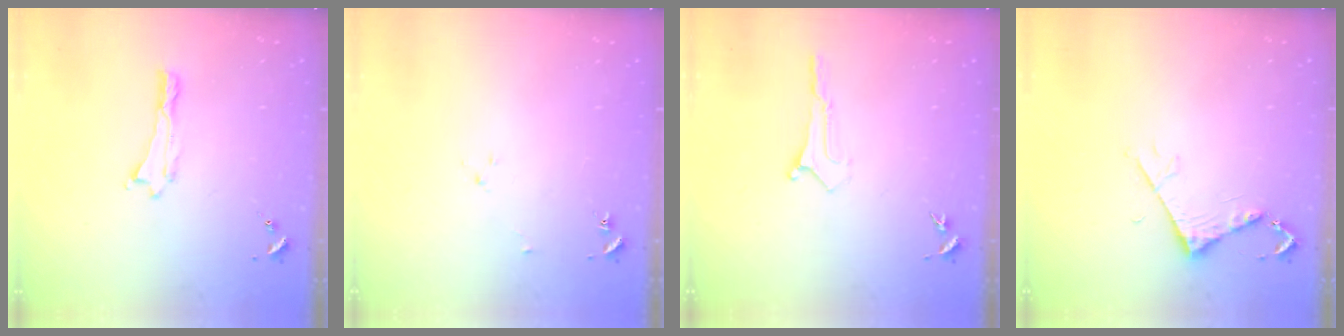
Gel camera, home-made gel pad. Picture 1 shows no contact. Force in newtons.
{"total": 1.9, "press": 1.9, "slide": 0.3}
{"total": 0.0}
{"total": 4.4, "press": 4.4, "slide": 0.5}